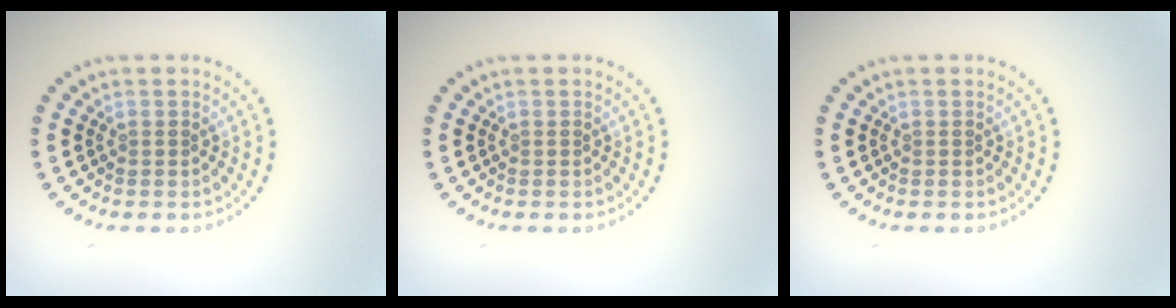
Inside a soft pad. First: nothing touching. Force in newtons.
{"total": 0.0}
{"total": 0.0}